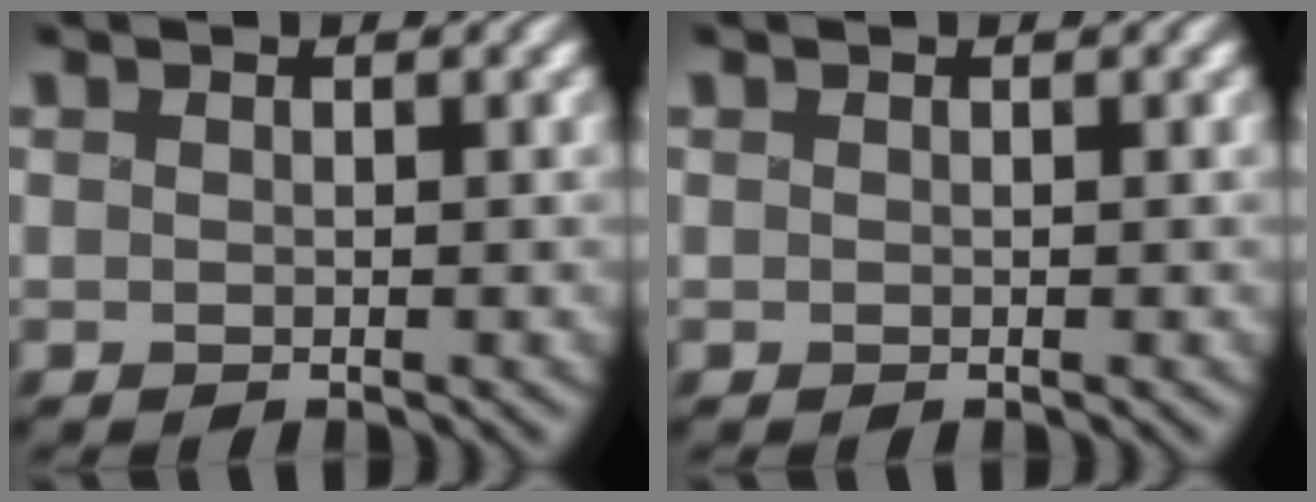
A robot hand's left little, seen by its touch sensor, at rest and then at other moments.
{"total": 0.0}